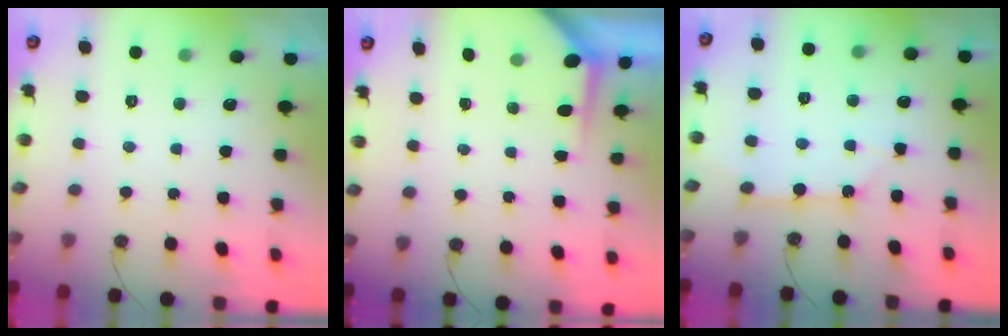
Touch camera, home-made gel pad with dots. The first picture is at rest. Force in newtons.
{"total": 3.7, "press": 3.7, "slide": 0.5}
{"total": 3.9, "press": 3.9, "slide": 0.4}